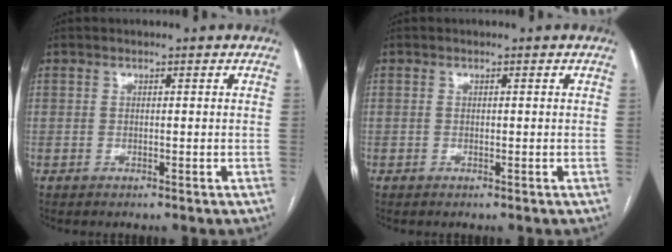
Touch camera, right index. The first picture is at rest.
{"total": 0.0}